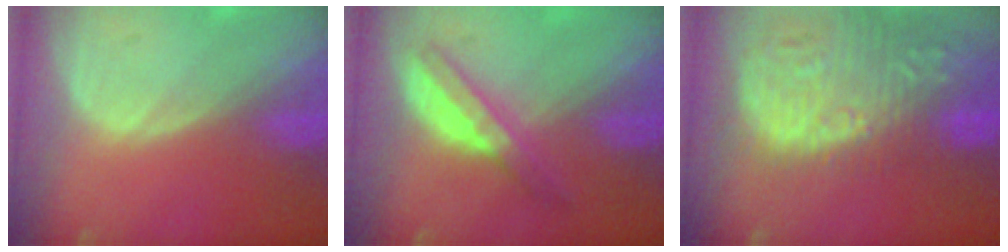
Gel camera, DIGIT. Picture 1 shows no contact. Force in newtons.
{"total": 4.9, "press": 4.8, "slide": 0.7}
{"total": 16.0, "press": 13.2, "slide": 9.0}